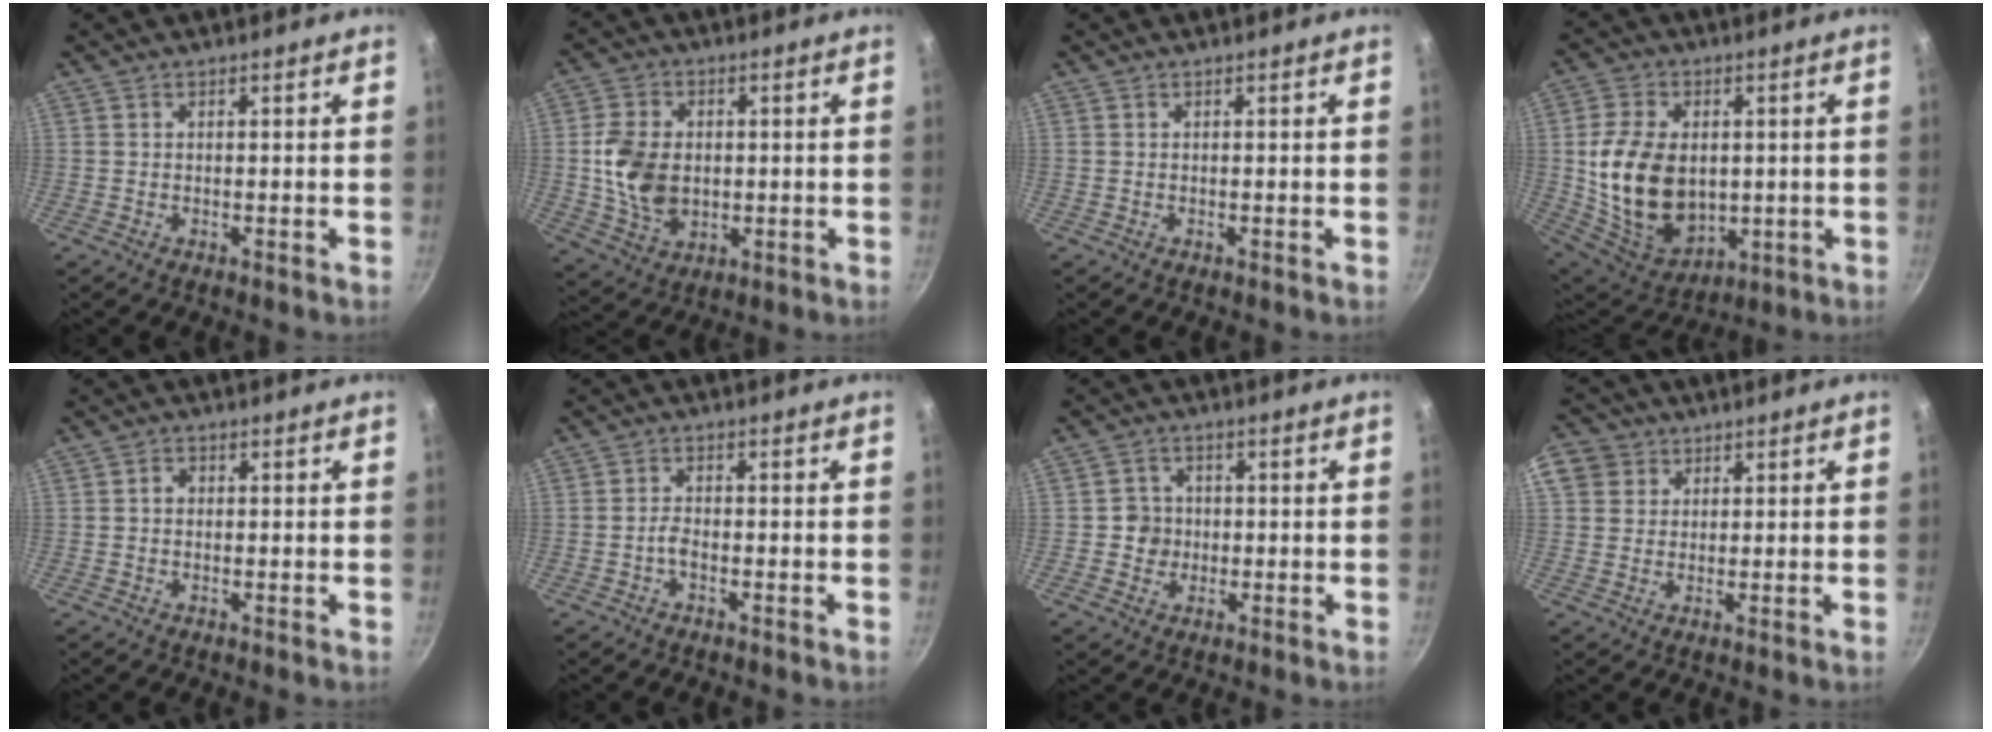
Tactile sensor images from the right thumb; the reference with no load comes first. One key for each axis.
{"total": 11.0, "fx": 0.1, "fy": 8.0, "fz": 7.5, "tx": -0.128, "ty": -0.004, "tz": 0.007}
{"total": 0.0}
{"total": 18.3, "fx": 0.6, "fy": 12.9, "fz": 12.9, "tx": -0.216, "ty": -0.015, "tz": 0.032}
{"total": 1.5, "fx": 0.0, "fy": 1.2, "fz": 0.8, "tx": -0.011, "ty": 0.006, "tz": -0.002}
{"total": 1.9, "fx": -1.1, "fy": 0.9, "fz": 1.2, "tx": -0.022, "ty": 0.014, "tz": -0.023}
{"total": 4.2, "fx": -0.4, "fy": 4.0, "fz": 1.0, "tx": 0.013, "ty": 0.008, "tz": -0.012}
{"total": 7.6, "fx": 3.0, "fy": 6.6, "fz": 2.3, "tx": -0.027, "ty": 0.009, "tz": 0.045}